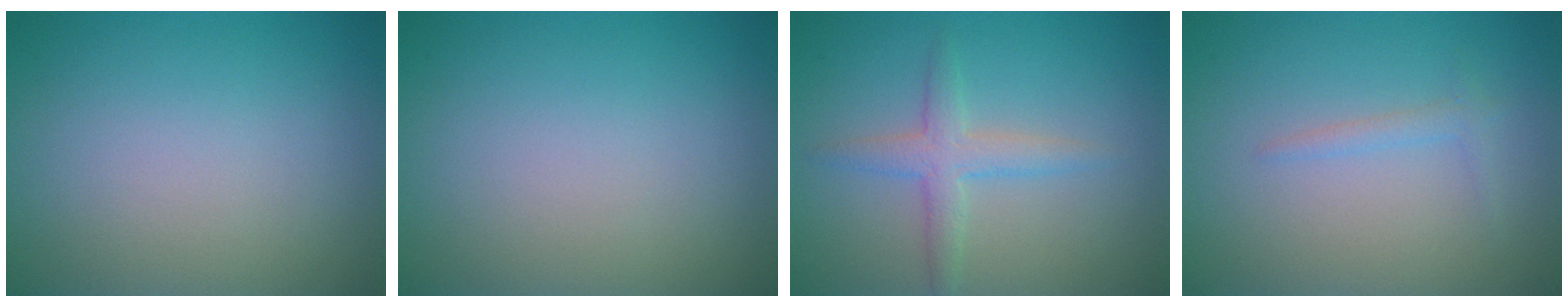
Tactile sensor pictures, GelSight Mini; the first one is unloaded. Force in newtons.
{"total": 0.0}
{"total": 2.7, "press": 2.7, "slide": 0.1}
{"total": 1.0, "press": 1.0, "slide": 0.1}